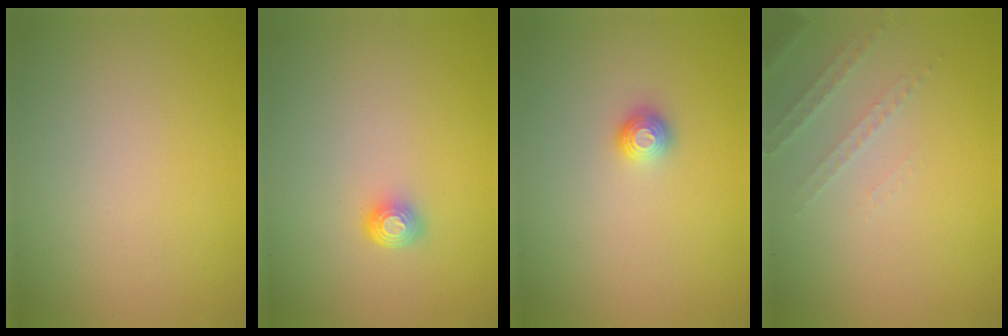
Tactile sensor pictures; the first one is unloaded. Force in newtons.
{"total": 1.5, "press": 1.1, "slide": 1.1}
{"total": 1.1, "press": 1.0, "slide": 0.4}
{"total": 1.9, "press": 1.8, "slide": 0.6}